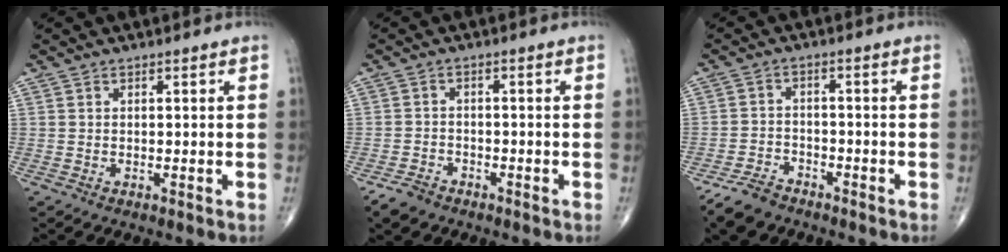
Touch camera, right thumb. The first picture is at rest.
{"total": 3.7, "force": [-2.7, 2.3, 1.0], "torque": [-0.021, 0.011, -0.046]}
{"total": 5.6, "force": [-4.4, 3.0, 1.7], "torque": [-0.034, 0.011, -0.084]}